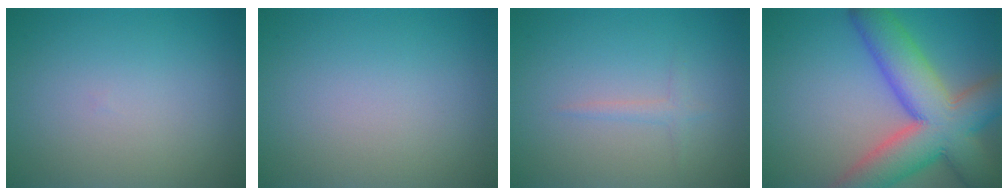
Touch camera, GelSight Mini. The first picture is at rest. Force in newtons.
{"total": 0.0}
{"total": 1.3, "press": 1.3, "slide": 0.0}
{"total": 11.8, "press": 11.8, "slide": 0.9}